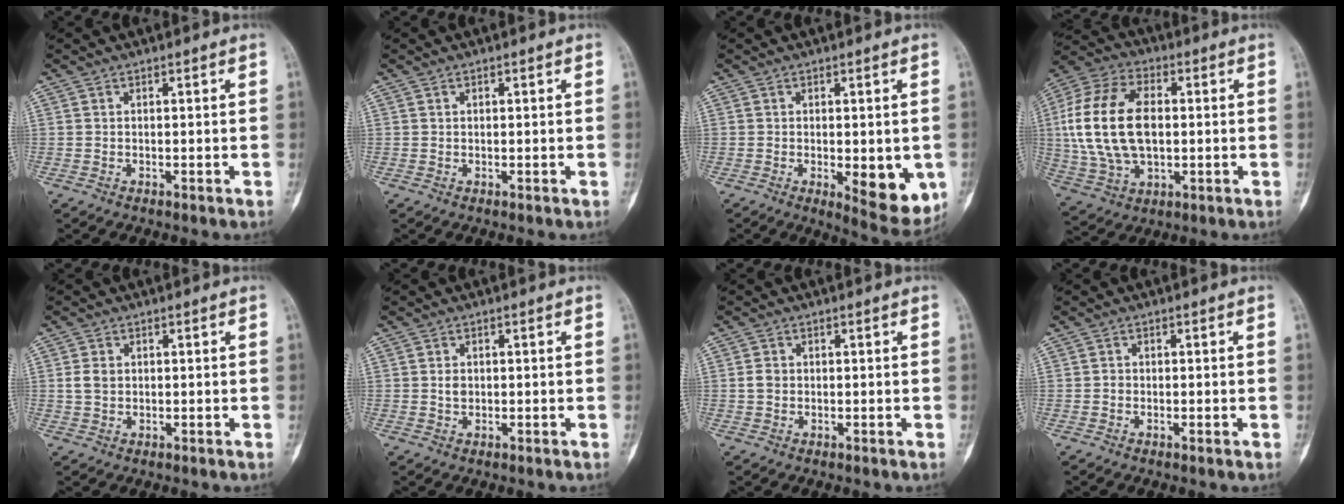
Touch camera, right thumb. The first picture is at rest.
{"total": 0.0}
{"total": 9.8, "force": [-2.1, 3.9, 8.7], "torque": [-0.090, -0.018, -0.019]}
{"total": 19.6, "force": [1.1, 12.0, 15.5], "torque": [-0.312, 0.011, 0.023]}
{"total": 2.7, "force": [0.4, 2.2, 1.6], "torque": [-0.027, 0.002, 0.010]}
{"total": 1.7, "force": [0.0, 1.3, 1.0], "torque": [-0.011, 0.003, 0.001]}
{"total": 1.8, "force": [0.0, 1.6, 1.0], "torque": [-0.016, 0.005, 0.001]}
{"total": 1.0, "force": [-0.2, 0.7, 0.6], "torque": [-0.005, 0.001, -0.006]}